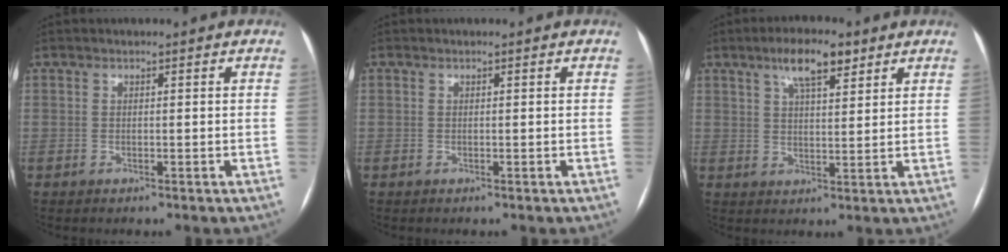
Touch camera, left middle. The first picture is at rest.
{"total": 0.0}
{"total": 7.1, "force": [4.4, 2.0, 5.2], "torque": [-0.096, 0.011, 0.075]}